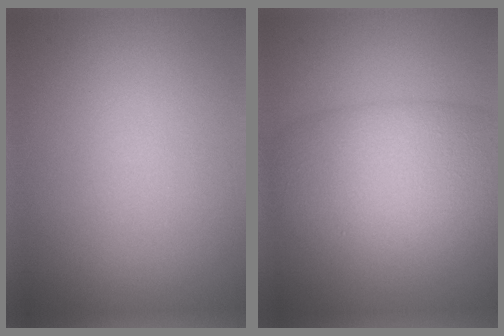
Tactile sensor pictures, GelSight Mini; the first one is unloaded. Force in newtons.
{"total": 7.9, "press": 7.9, "slide": 0.2}